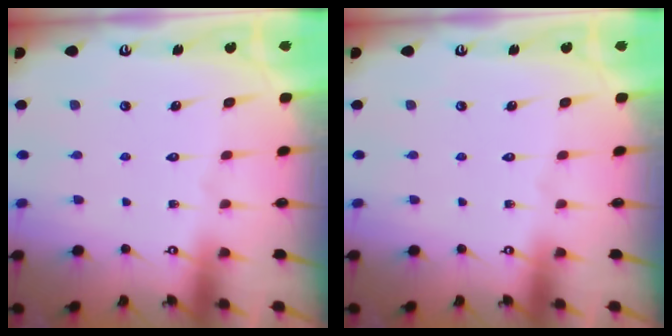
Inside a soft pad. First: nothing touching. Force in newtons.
{"total": 0.0}